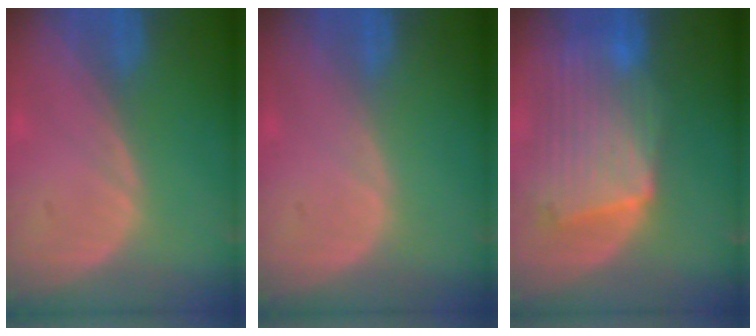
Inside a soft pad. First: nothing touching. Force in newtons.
{"total": 0.0}
{"total": 10.5, "press": 9.2, "slide": 5.1}